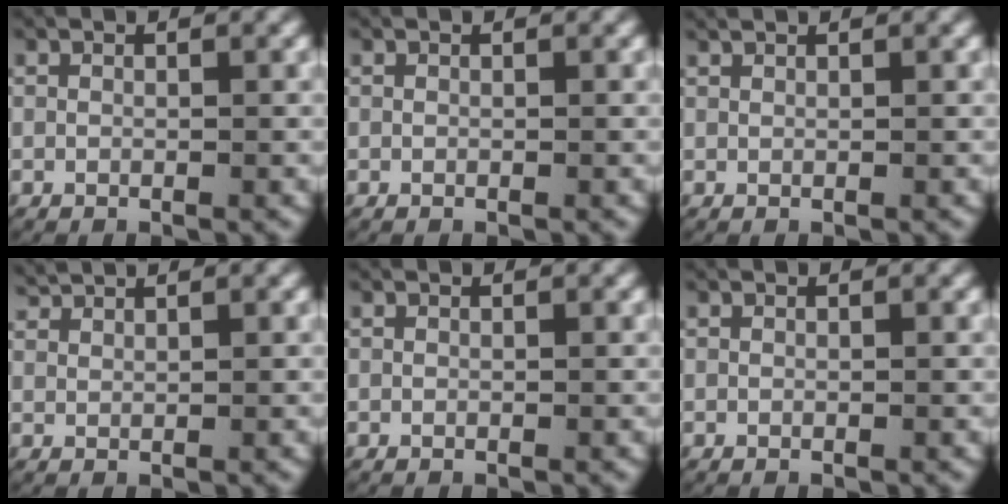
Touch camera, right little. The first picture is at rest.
{"total": 0.0}
{"total": 0.5, "force": [0.5, 0.1, 0.2], "torque": [-0.001, 0.006, 0.006]}
{"total": 1.9, "force": [1.7, 0.5, 0.6], "torque": [-0.011, 0.005, 0.031]}
{"total": 0.0}
{"total": 0.0}